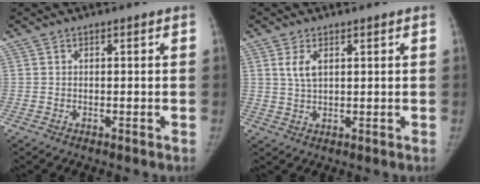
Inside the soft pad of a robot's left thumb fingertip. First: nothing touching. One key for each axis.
{"total": 3.4, "fx": 1.5, "fy": 1.7, "fz": 2.6, "tx": -0.048, "ty": -0.005, "tz": 0.034}